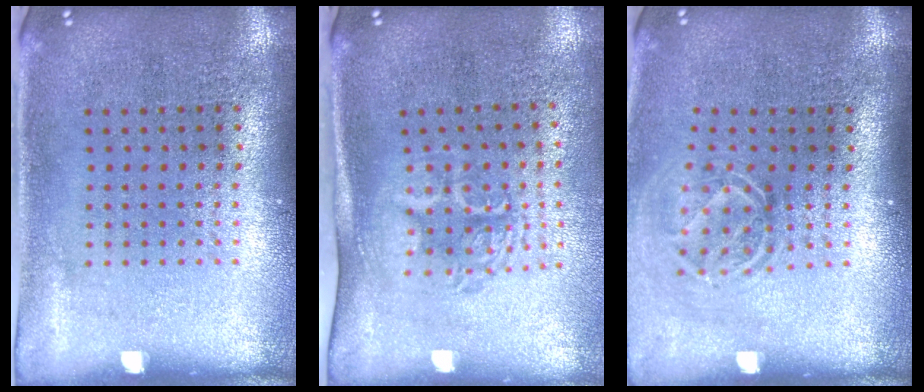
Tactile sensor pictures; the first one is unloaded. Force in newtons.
{"total": 1.7, "press": 1.3, "slide": 1.1}
{"total": 1.6, "press": 1.1, "slide": 1.2}